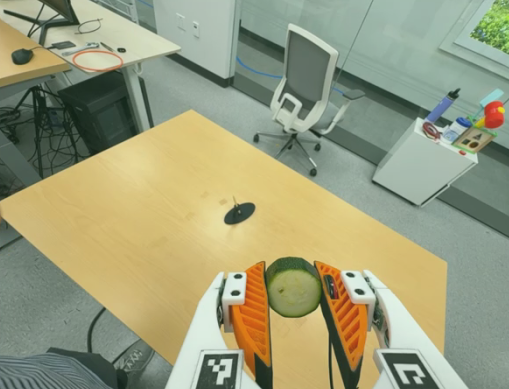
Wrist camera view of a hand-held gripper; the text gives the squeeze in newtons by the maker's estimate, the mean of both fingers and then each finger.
{"total": 11.4, "left": 12.7, "right": 10.1}